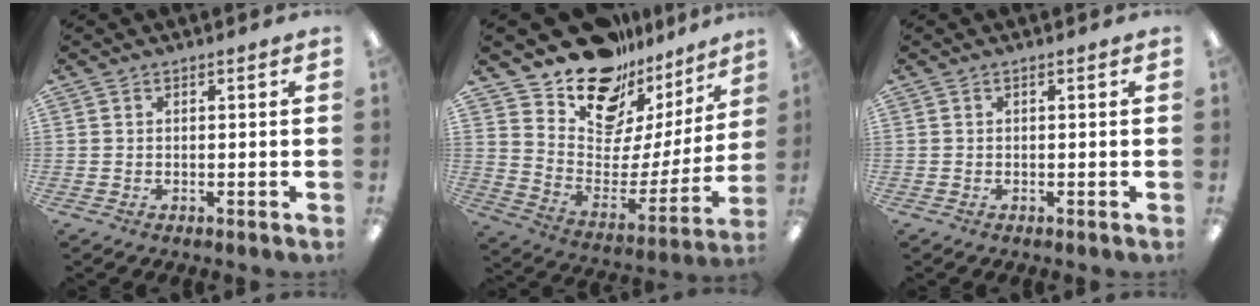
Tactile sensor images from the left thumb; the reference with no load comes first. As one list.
[{"total": 17.4, "force": [14.2, 8.4, 5.6], "torque": [-0.103, -0.124, 0.252]}, {"total": 0.0}]